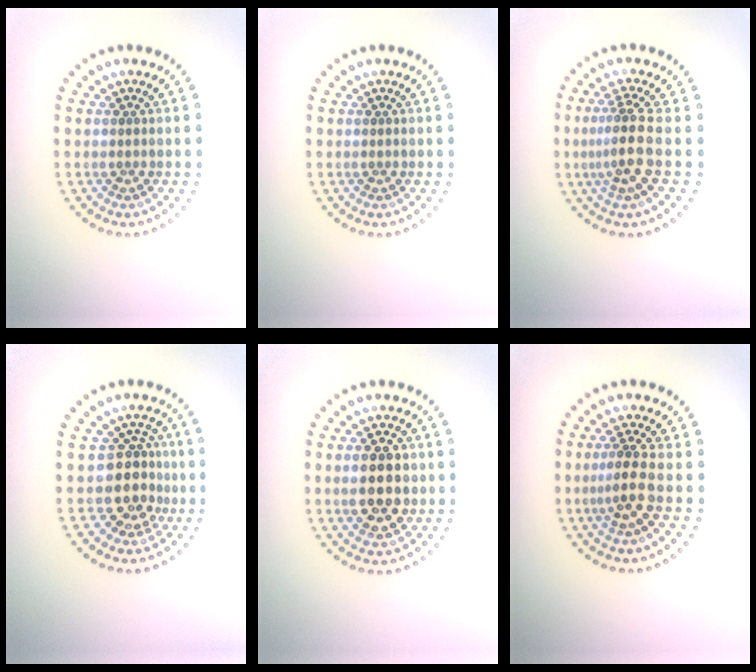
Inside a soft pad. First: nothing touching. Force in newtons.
{"total": 0.0}
{"total": 3.3, "press": 2.4, "slide": 2.3}
{"total": 3.7, "press": 3.0, "slide": 2.1}
{"total": 5.1, "press": 5.1, "slide": 0.3}
{"total": 2.5, "press": 2.0, "slide": 1.5}